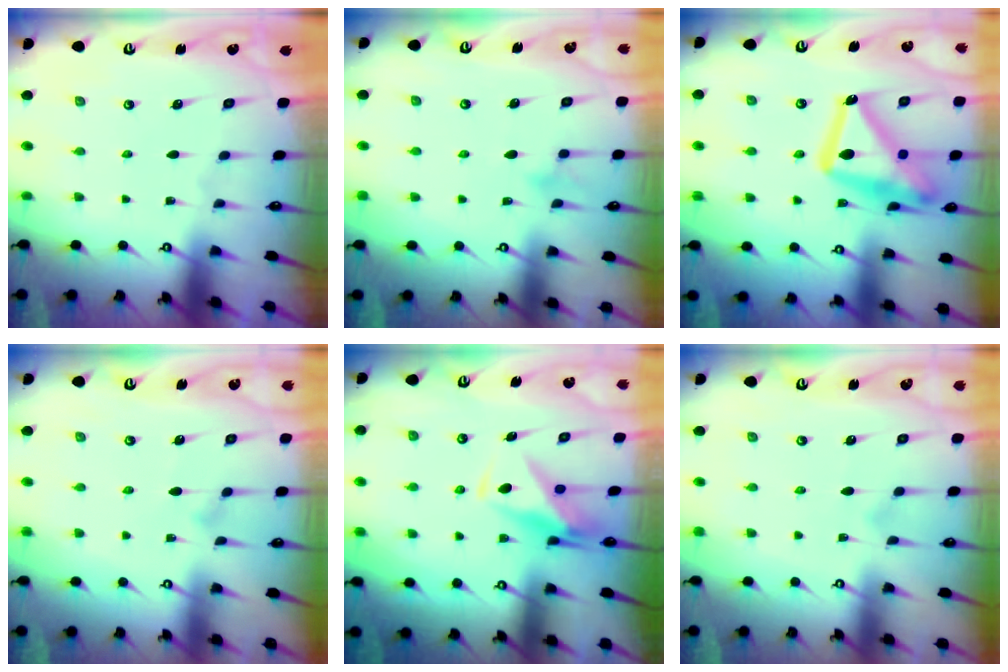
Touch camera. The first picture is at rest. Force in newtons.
{"total": 6.9, "press": 6.9, "slide": 0.7}
{"total": 21.3, "press": 21.2, "slide": 1.5}
{"total": 6.9, "press": 6.9, "slide": 0.4}
{"total": 8.8, "press": 8.8, "slide": 0.8}
{"total": 7.1, "press": 7.1, "slide": 0.3}